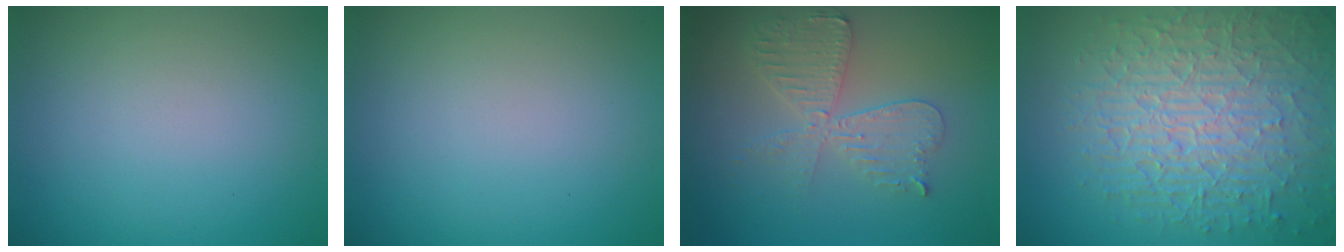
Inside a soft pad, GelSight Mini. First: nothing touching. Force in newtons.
{"total": 0.0}
{"total": 4.6, "press": 4.0, "slide": 2.2}
{"total": 10.3, "press": 6.7, "slide": 7.9}